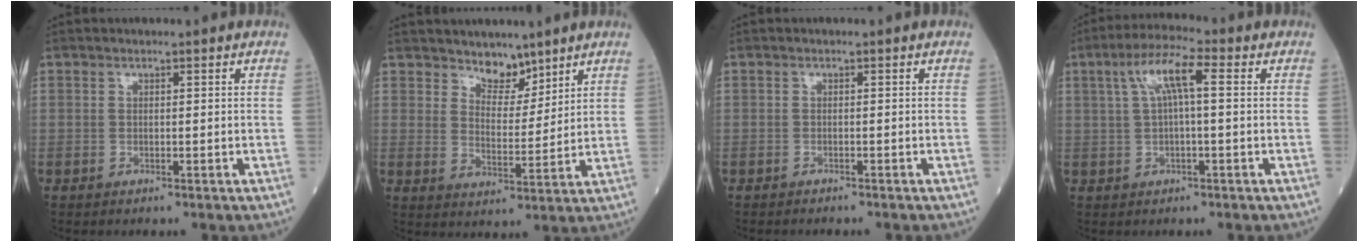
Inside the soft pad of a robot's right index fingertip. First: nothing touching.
{"total": 5.0, "force": [4.3, 2.2, 1.5], "torque": [-0.017, -0.008, 0.078]}
{"total": 2.4, "force": [-2.2, 0.3, 0.9], "torque": [-0.014, -0.001, -0.027]}
{"total": 6.9, "force": [1.8, 1.1, 6.6], "torque": [-0.129, 0.028, 0.032]}